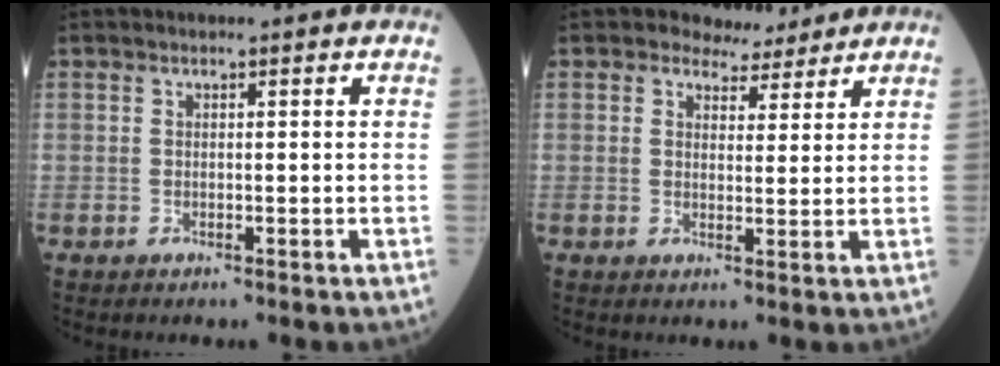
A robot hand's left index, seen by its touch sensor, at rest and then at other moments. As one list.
[{"total": 4.0, "force": [3.6, 1.8, 0.4], "torque": [-0.004, 0.002, 0.048]}]